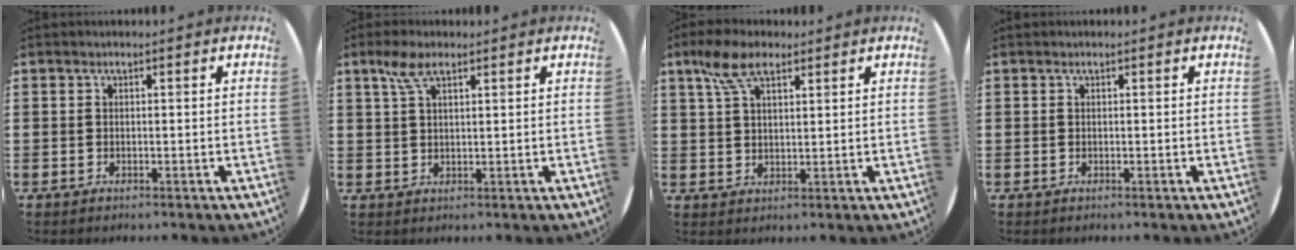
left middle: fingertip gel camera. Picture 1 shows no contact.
{"total": 4.2, "force": [2.5, 1.6, 2.9], "torque": [-0.064, 0.009, 0.044]}
{"total": 6.4, "force": [4.0, 2.9, 4.1], "torque": [-0.089, 0.007, 0.073]}
{"total": 0.0}